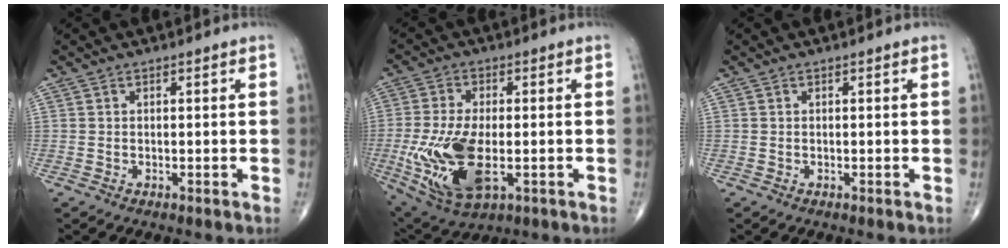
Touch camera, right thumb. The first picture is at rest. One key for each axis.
{"total": 15.8, "fx": -3.1, "fy": 7.8, "fz": 13.4, "tx": -0.282, "ty": -0.010, "tz": -0.041}
{"total": 0.0}